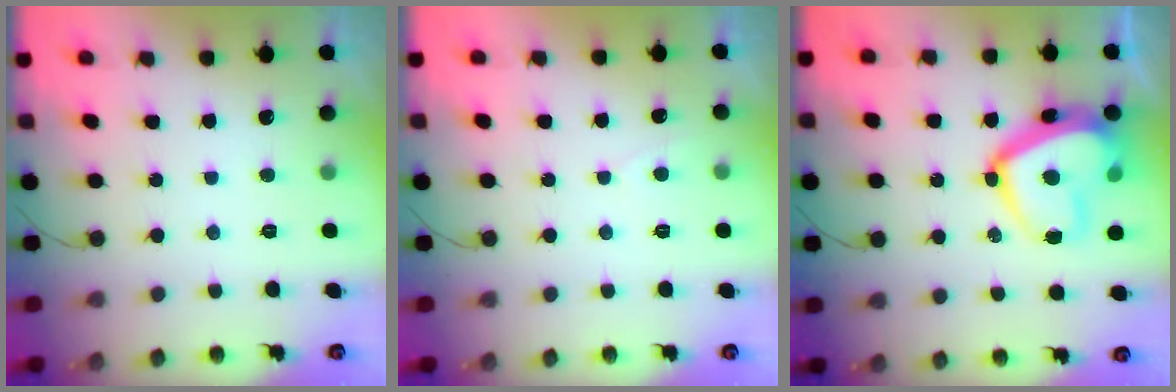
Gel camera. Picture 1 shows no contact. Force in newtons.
{"total": 2.3, "press": 2.3, "slide": 0.4}
{"total": 17.1, "press": 17.1, "slide": 1.6}